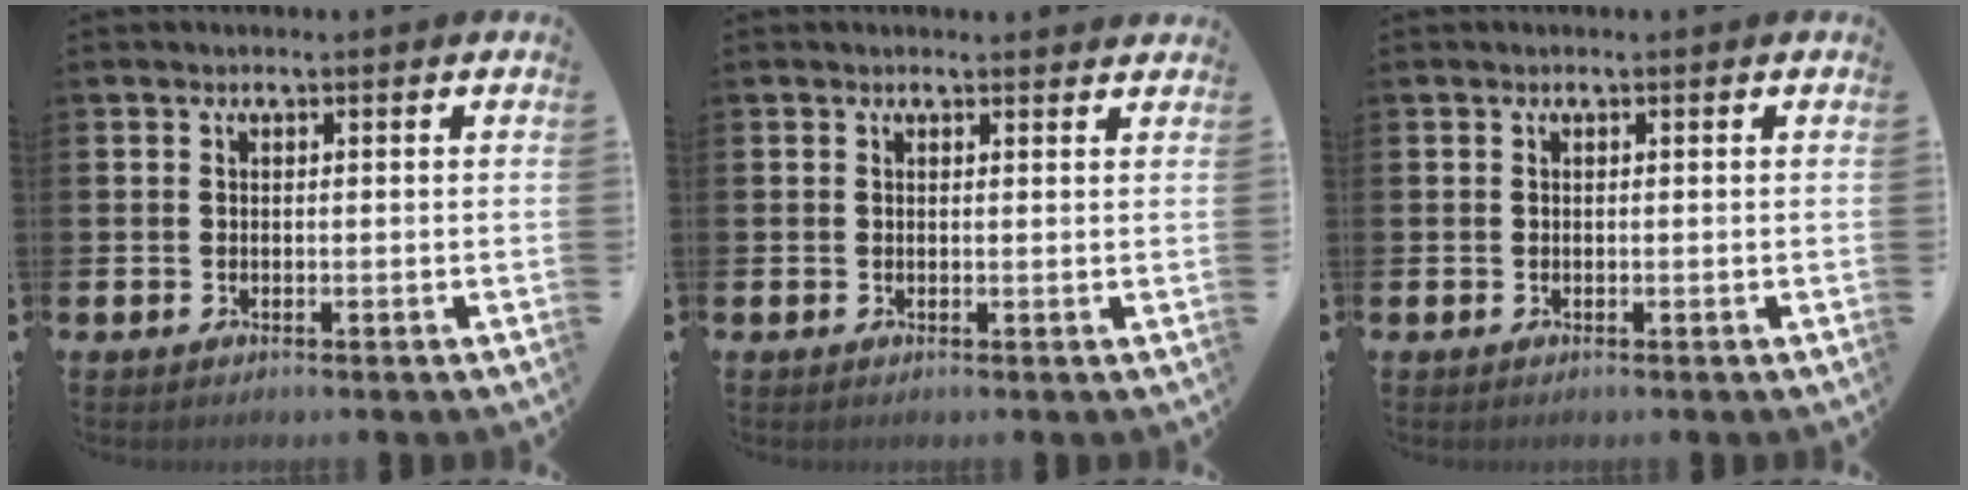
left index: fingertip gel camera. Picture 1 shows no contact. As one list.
[{"total": 0.6, "force": [0.6, 0.1, 0.0], "torque": [0.012, -0.005, 0.009]}, {"total": 0.0}]